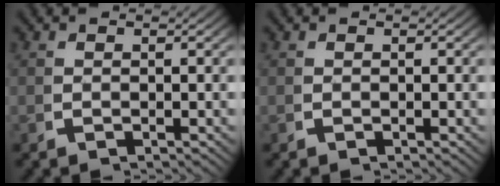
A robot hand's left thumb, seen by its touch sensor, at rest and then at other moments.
{"total": 0.0}